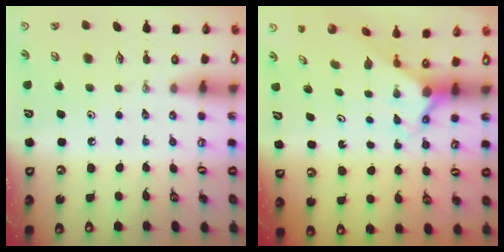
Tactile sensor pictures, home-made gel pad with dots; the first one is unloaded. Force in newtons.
{"total": 2.1, "press": 2.1, "slide": 0.2}